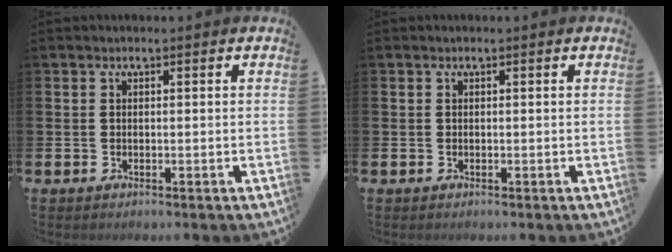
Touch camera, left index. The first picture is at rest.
{"total": 0.0}